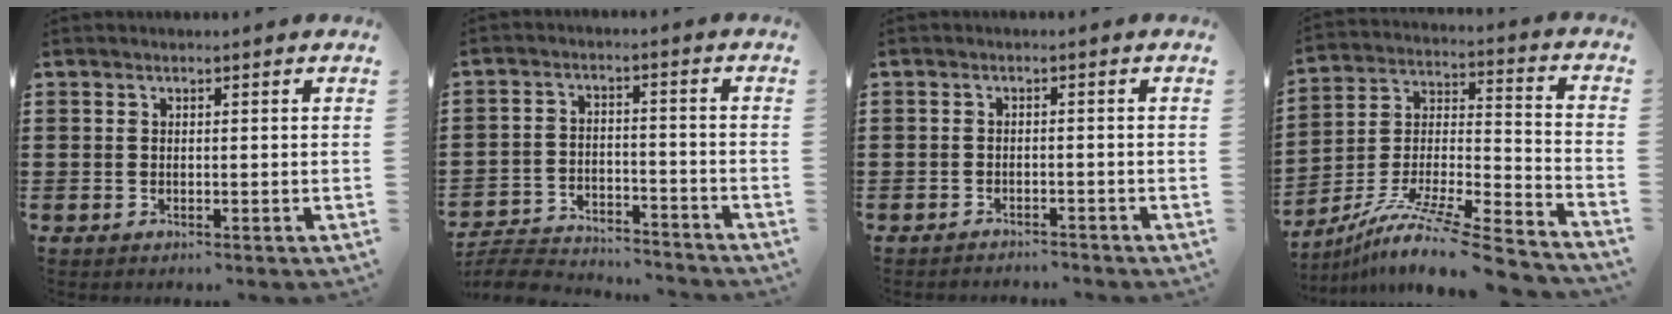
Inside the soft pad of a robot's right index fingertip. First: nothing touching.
{"total": 5.2, "force": [-5.1, 0.7, 0.9], "torque": [-0.031, 0.001, -0.104]}
{"total": 1.6, "force": [-1.6, 0.1, 0.0], "torque": [-0.005, 0.001, -0.034]}
{"total": 11.3, "force": [-8.8, 0.8, 7.0], "torque": [-0.126, 0.005, -0.170]}